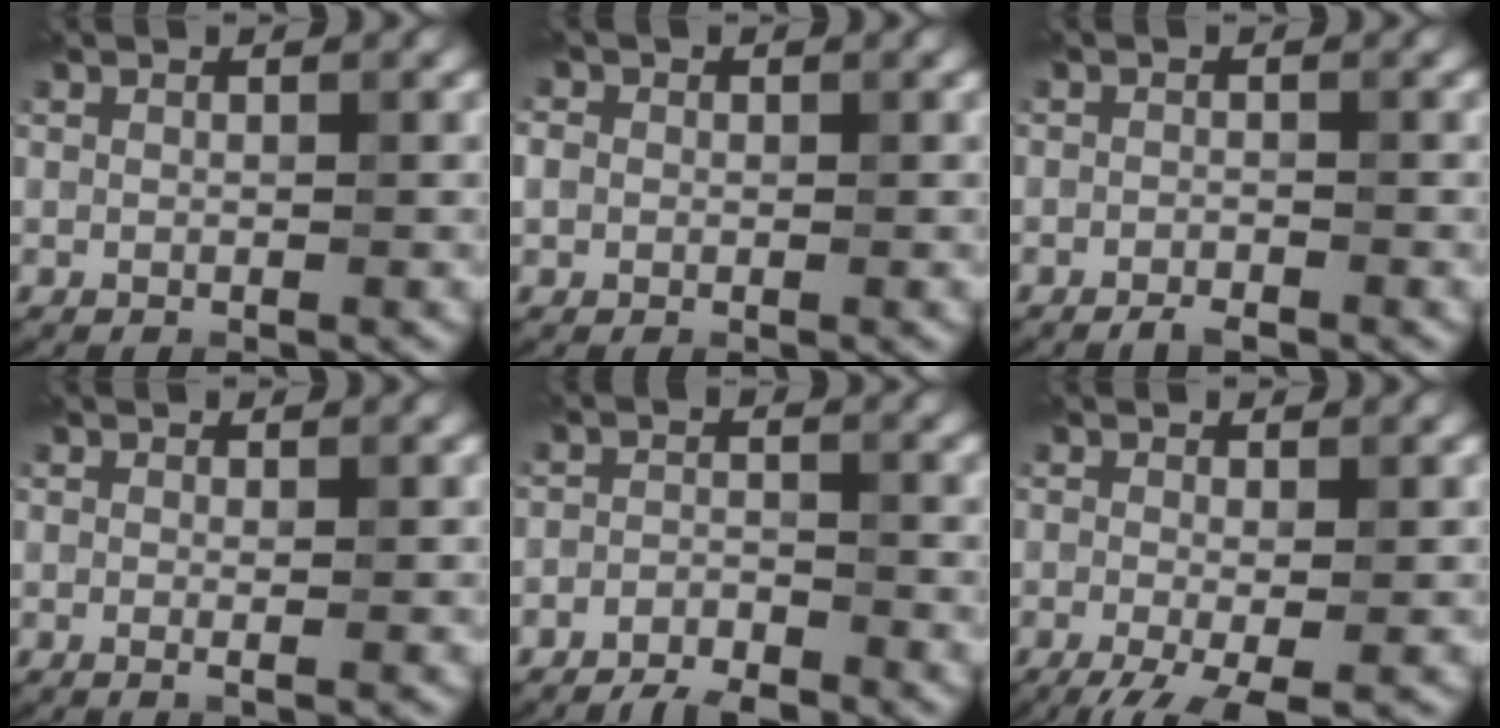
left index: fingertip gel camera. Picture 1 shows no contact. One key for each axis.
{"total": 1.8, "fx": 0.2, "fy": 1.7, "fz": 0.6, "tx": -0.012, "ty": 0.003, "tz": -0.002}
{"total": 1.3, "fx": -1.1, "fy": 0.4, "fz": 0.7, "tx": -0.012, "ty": -0.002, "tz": -0.021}
{"total": 0.6, "fx": -0.1, "fy": 0.0, "fz": 0.6, "tx": -0.010, "ty": -0.007, "tz": -0.002}
{"total": 3.4, "fx": -3.0, "fy": 1.1, "fz": 1.2, "tx": -0.018, "ty": -0.002, "tz": -0.058}
{"total": 5.0, "fx": -2.4, "fy": 1.6, "fz": 4.1, "tx": -0.077, "ty": -0.011, "tz": -0.038}